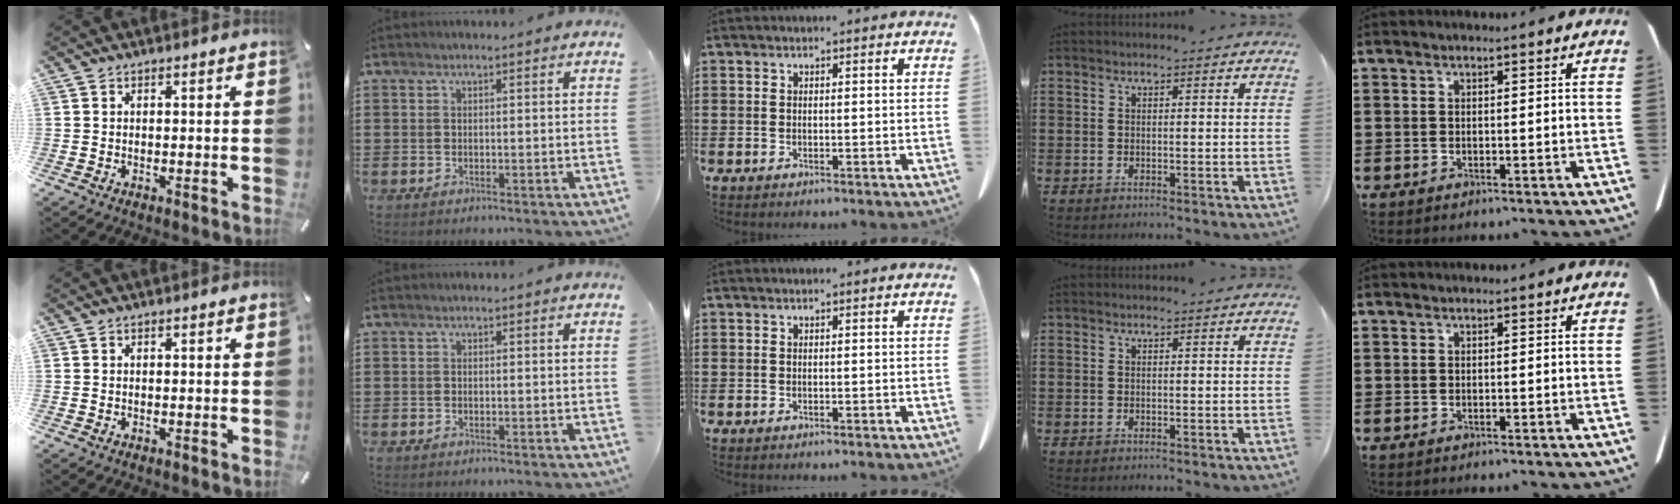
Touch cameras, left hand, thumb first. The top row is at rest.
{}